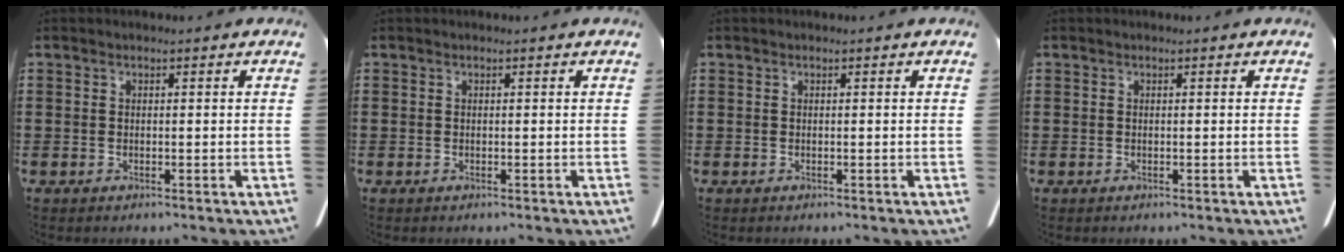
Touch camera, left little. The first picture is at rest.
{"total": 0.0}
{"total": 0.0}
{"total": 0.0}